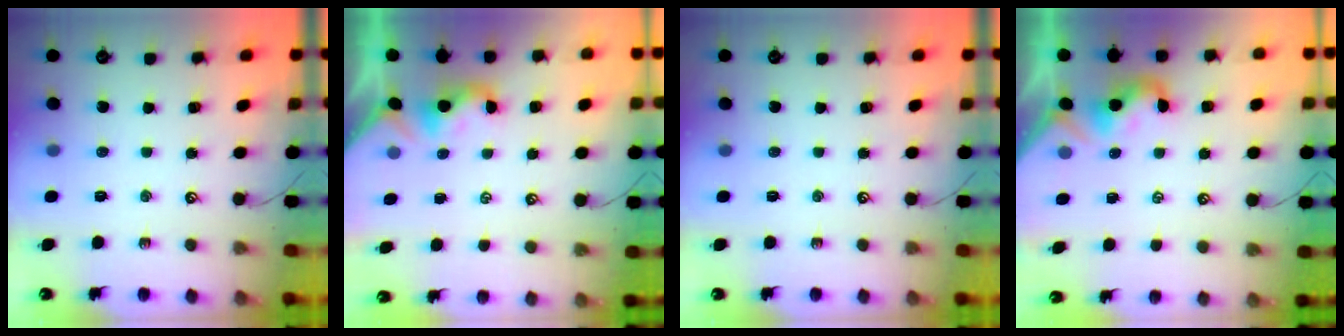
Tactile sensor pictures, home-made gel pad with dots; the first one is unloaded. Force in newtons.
{"total": 1.9, "press": 1.8, "slide": 0.5}
{"total": 0.0}
{"total": 0.9, "press": 0.7, "slide": 0.6}